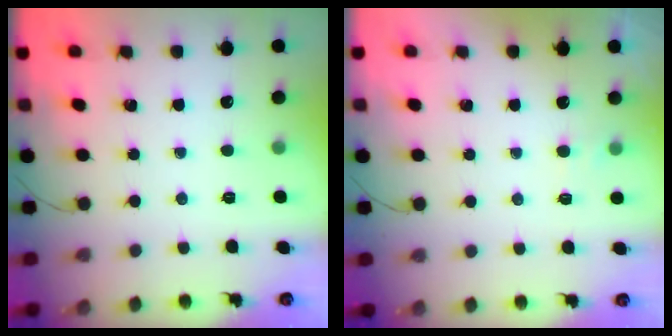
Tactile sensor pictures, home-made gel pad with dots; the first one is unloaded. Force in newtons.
{"total": 3.7, "press": 3.5, "slide": 1.1}